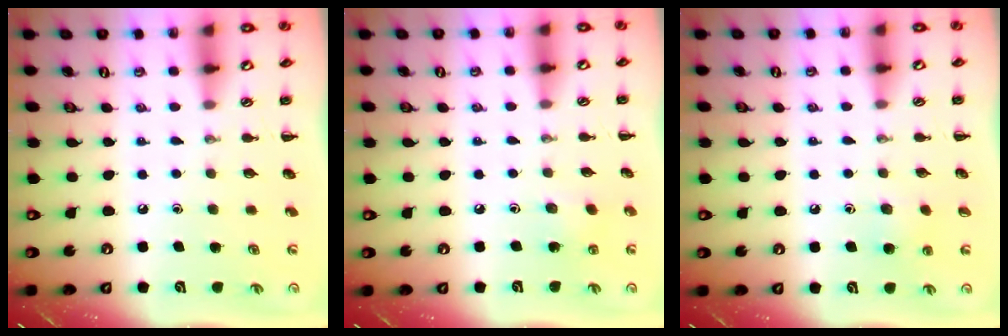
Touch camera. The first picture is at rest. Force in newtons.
{"total": 2.7, "press": 2.6, "slide": 0.9}
{"total": 6.0, "press": 5.5, "slide": 2.3}